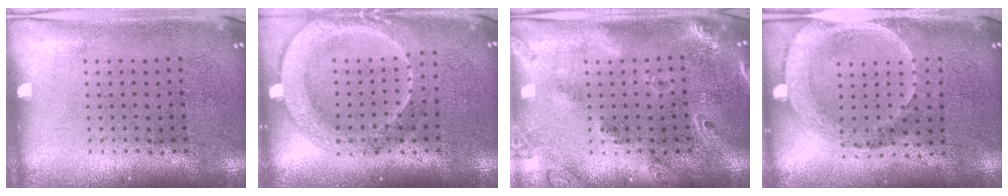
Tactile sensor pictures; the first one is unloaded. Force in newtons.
{"total": 2.0, "press": 1.8, "slide": 0.7}
{"total": 1.8, "press": 1.5, "slide": 1.0}
{"total": 1.9, "press": 1.7, "slide": 0.9}